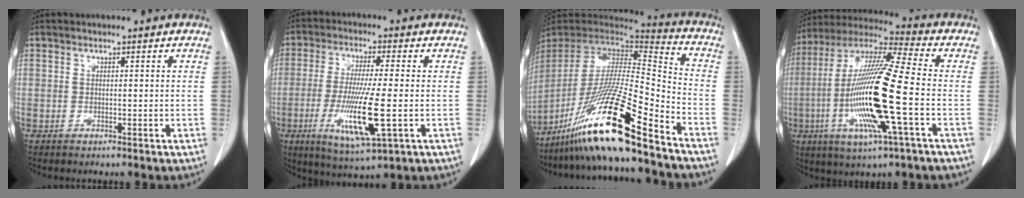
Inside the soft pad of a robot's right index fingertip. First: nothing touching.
{"total": 12.0, "force": [-2.9, 1.0, 11.6], "torque": [-0.228, -0.026, -0.051]}
{"total": 23.2, "force": [-16.3, 0.1, 16.4], "torque": [-0.326, -0.039, -0.301]}
{"total": 19.5, "force": [-4.1, 0.9, 19.0], "torque": [-0.394, -0.013, -0.084]}